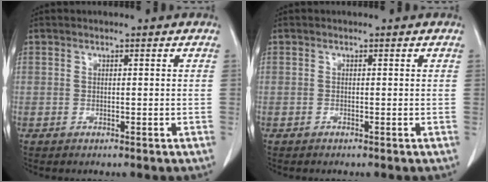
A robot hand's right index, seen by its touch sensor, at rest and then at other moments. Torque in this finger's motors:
{"motor_torque": [0.01, 0.00, -0.01, 0.00]}